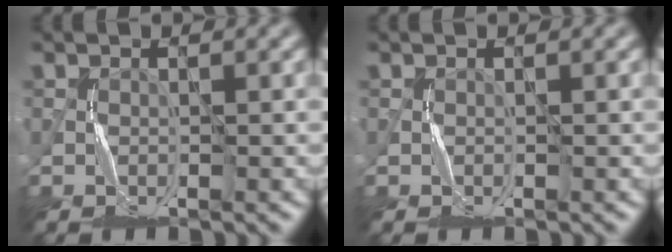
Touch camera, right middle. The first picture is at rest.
{"total": 0.0}